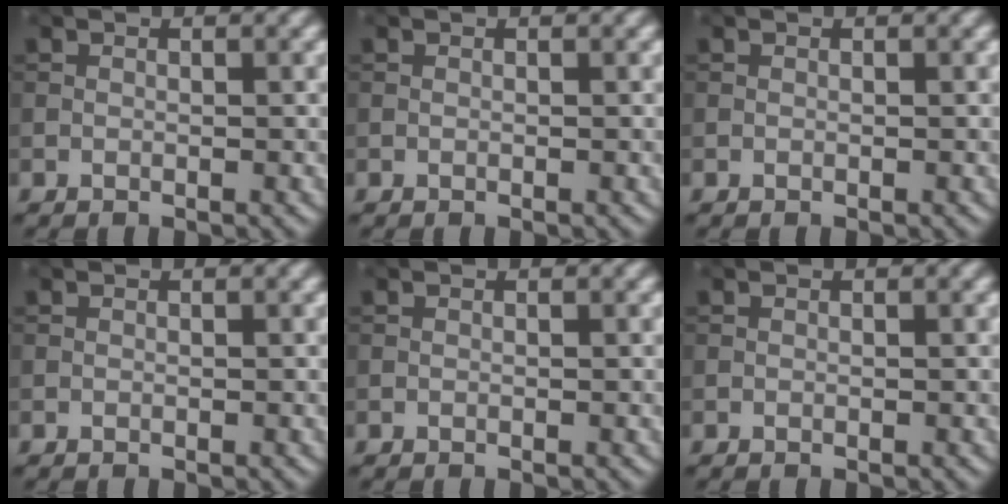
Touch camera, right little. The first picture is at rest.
{"total": 0.0}
{"total": 0.0}
{"total": 0.0}
{"total": 0.0}
{"total": 0.0}